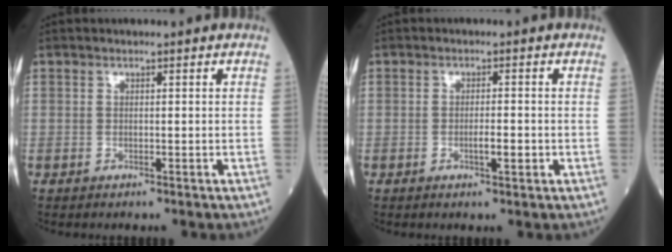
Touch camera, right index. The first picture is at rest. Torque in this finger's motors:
{"motor_torque": [0.25, 0.01, 0.12, 0.05]}